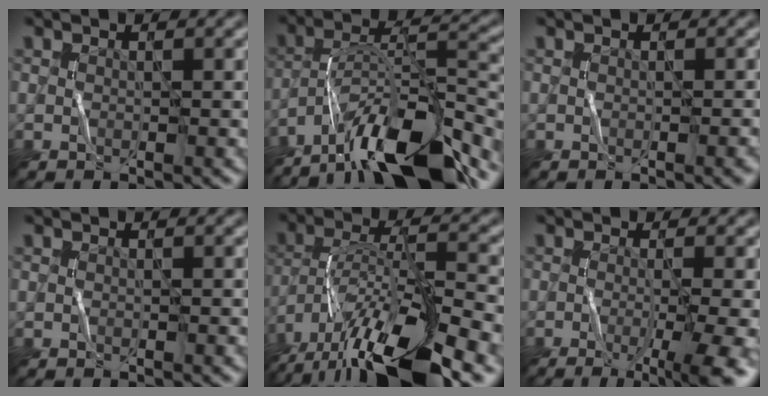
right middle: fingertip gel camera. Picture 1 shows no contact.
{"total": 14.1, "force": [-10.5, 3.8, 8.6], "torque": [-0.148, 0.024, -0.182]}
{"total": 1.9, "force": [-0.4, 0.8, 1.6], "torque": [0.000, 0.009, -0.003]}
{"total": 0.0}
{"total": 13.9, "force": [-9.0, 4.3, 9.7], "torque": [-0.184, 0.005, -0.155]}
{"total": 7.6, "force": [-2.9, 2.3, 6.6], "torque": [-0.075, -0.003, -0.040]}